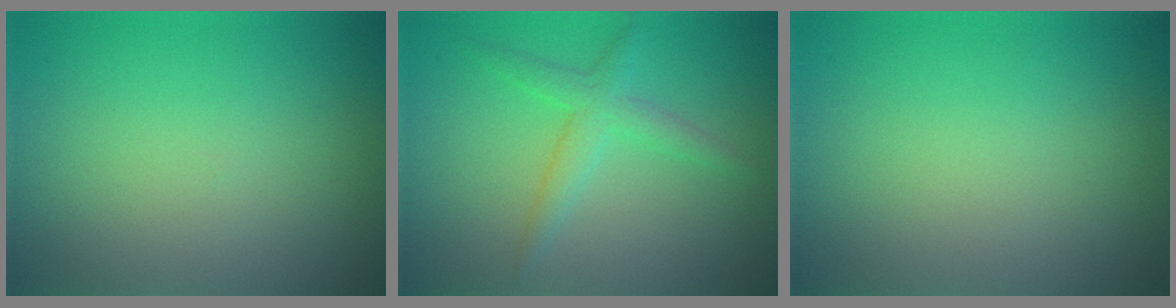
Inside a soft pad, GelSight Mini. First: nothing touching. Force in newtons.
{"total": 2.4, "press": 2.4, "slide": 0.1}
{"total": 0.0}